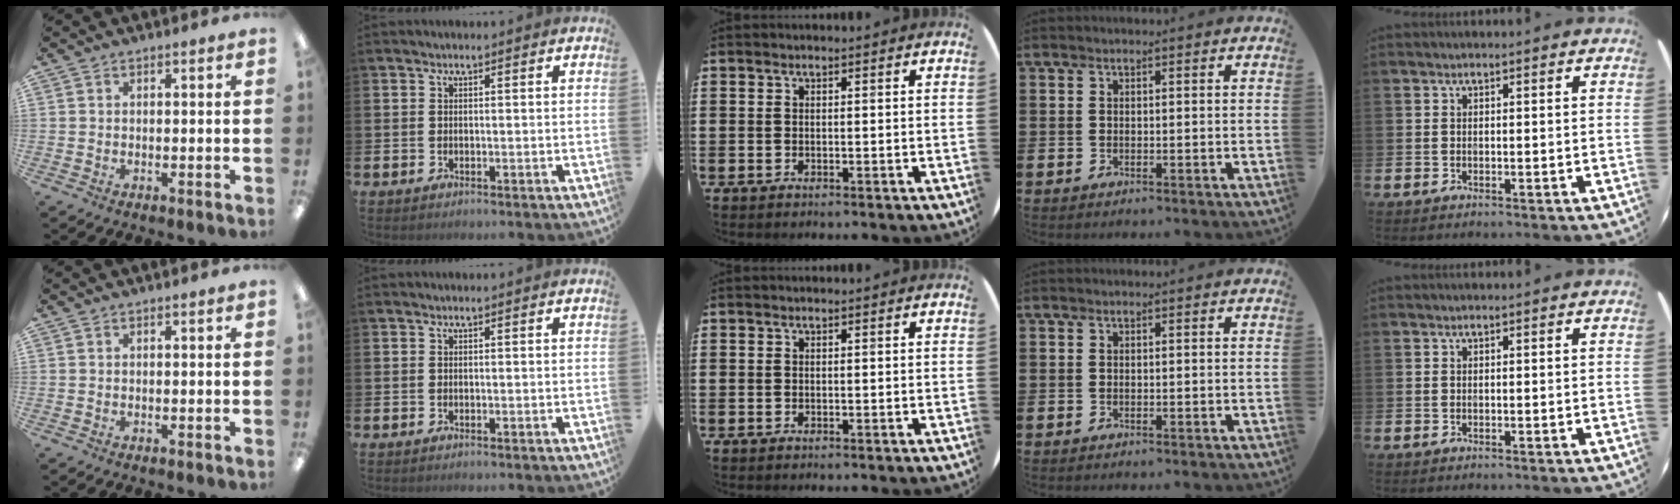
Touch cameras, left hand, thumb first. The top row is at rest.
{}